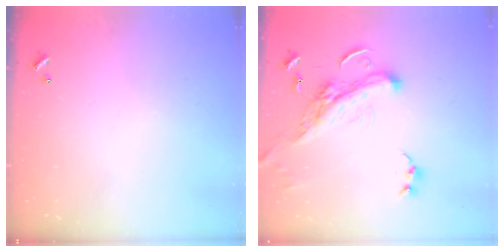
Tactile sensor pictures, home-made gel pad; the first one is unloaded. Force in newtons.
{"total": 6.7, "press": 6.5, "slide": 1.6}